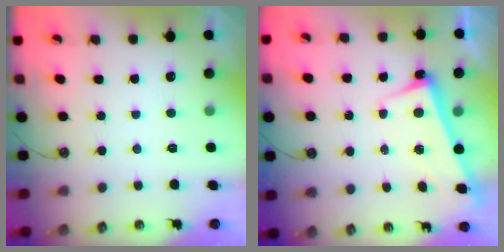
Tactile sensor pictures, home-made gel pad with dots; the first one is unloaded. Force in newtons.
{"total": 2.5, "press": 2.4, "slide": 0.9}